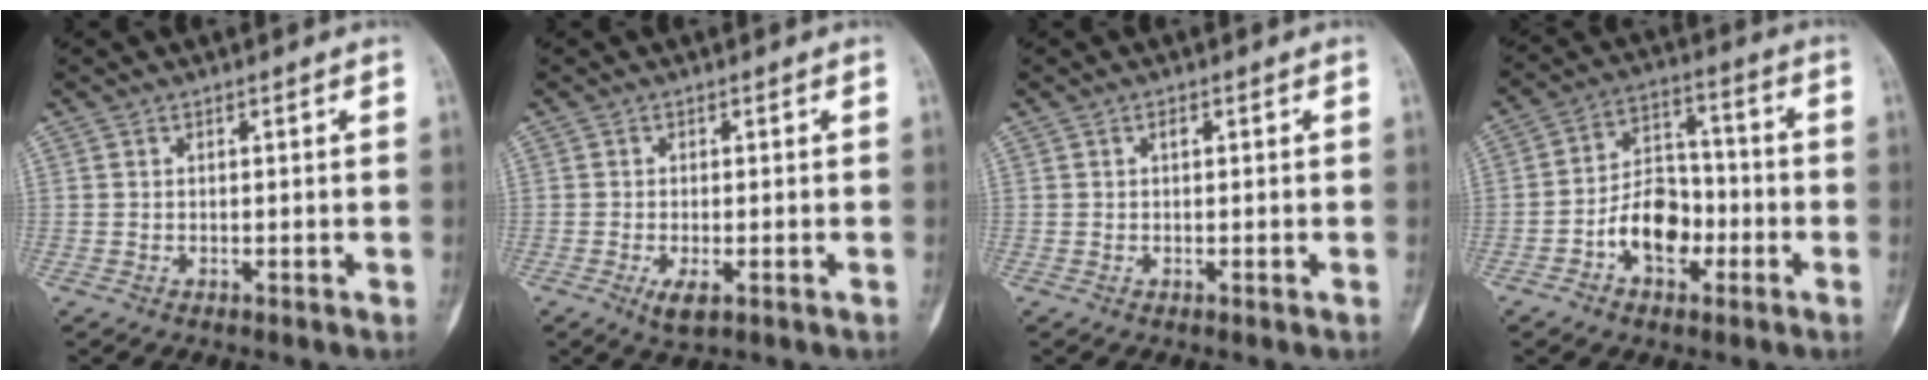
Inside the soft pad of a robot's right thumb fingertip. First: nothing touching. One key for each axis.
{"total": 3.0, "fx": -1.2, "fy": 1.3, "fz": 2.5, "tx": -0.049, "ty": -0.006, "tz": -0.018}
{"total": 0.8, "fx": 0.2, "fy": 0.5, "fz": 0.5, "tx": -0.009, "ty": 0.002, "tz": 0.003}
{"total": 10.7, "fx": -3.6, "fy": 7.1, "fz": 7.1, "tx": -0.091, "ty": 0.045, "tz": -0.068}